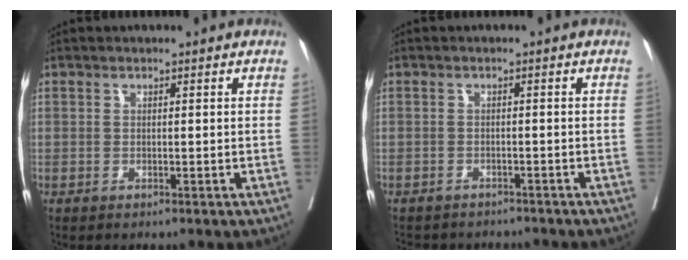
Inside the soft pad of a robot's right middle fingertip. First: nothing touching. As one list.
[{"total": 8.5, "force": [-7.9, 2.7, 1.9], "torque": [-0.039, -0.002, -0.096]}]